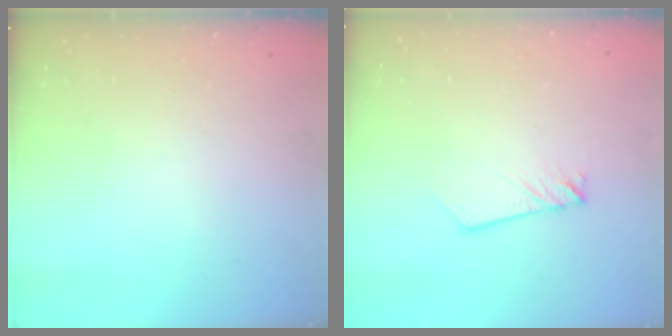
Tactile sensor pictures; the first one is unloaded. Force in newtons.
{"total": 2.2, "press": 2.1, "slide": 0.3}